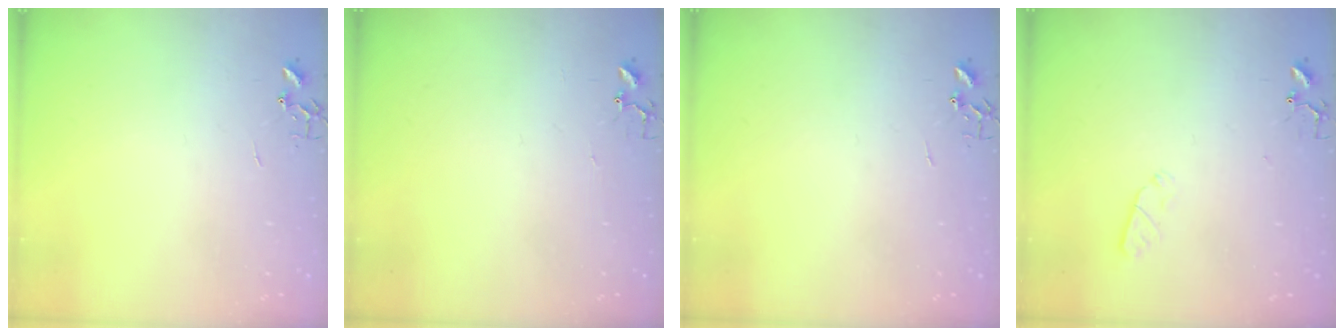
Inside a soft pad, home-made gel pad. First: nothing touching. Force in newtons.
{"total": 4.1, "press": 4.1, "slide": 0.2}
{"total": 0.0}
{"total": 2.9, "press": 2.8, "slide": 0.5}